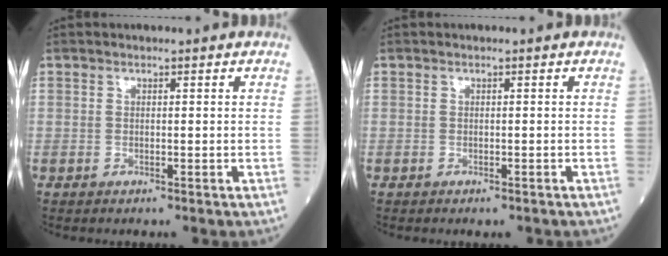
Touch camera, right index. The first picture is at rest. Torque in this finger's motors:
{"motor_torque": [-0.09, -0.08, -0.03, -0.01]}